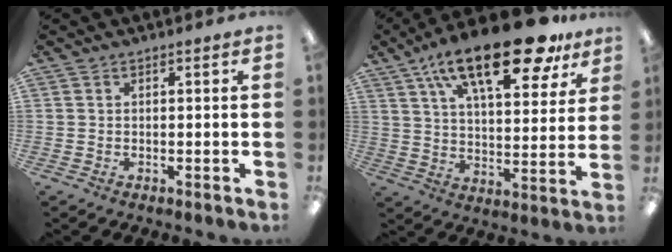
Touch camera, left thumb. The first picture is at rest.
{"total": 22.5, "force": [14.6, 8.3, 14.9], "torque": [-0.236, -0.072, 0.241]}